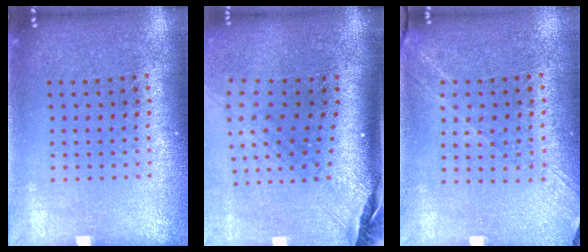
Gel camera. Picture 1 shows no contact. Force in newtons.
{"total": 2.9, "press": 2.0, "slide": 2.0}
{"total": 1.3, "press": 1.2, "slide": 0.5}